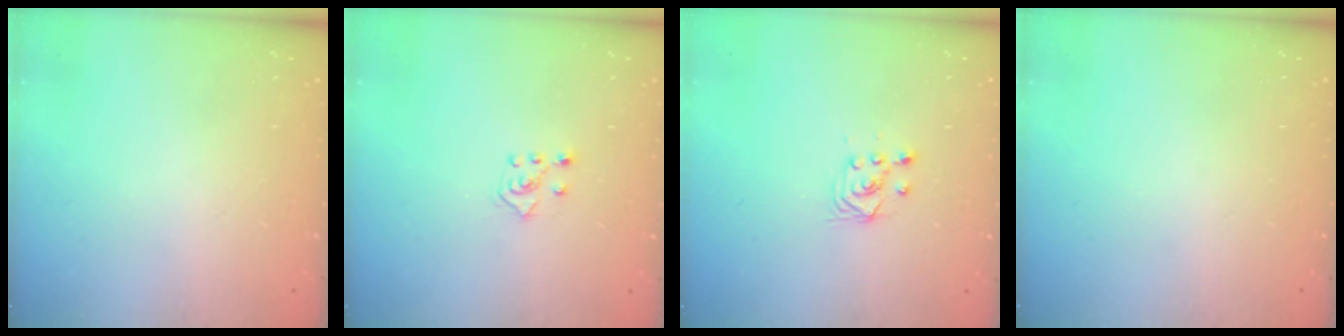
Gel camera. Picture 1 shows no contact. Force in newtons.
{"total": 5.0, "press": 4.9, "slide": 0.8}
{"total": 2.9, "press": 2.7, "slide": 1.0}
{"total": 0.0}